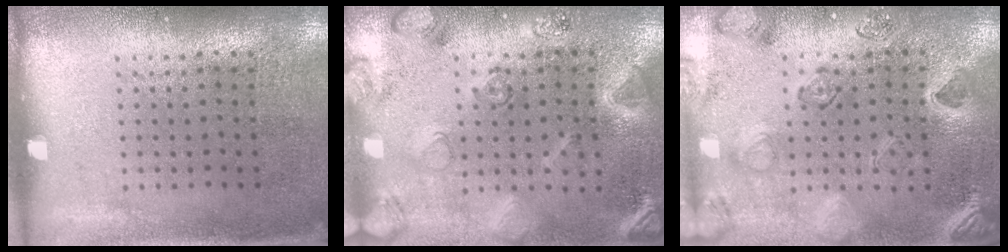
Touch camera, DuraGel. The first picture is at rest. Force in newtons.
{"total": 2.5, "press": 2.5, "slide": 0.1}
{"total": 2.4, "press": 2.3, "slide": 0.7}